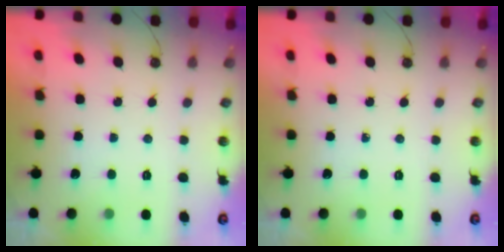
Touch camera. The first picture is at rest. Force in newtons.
{"total": 0.0}